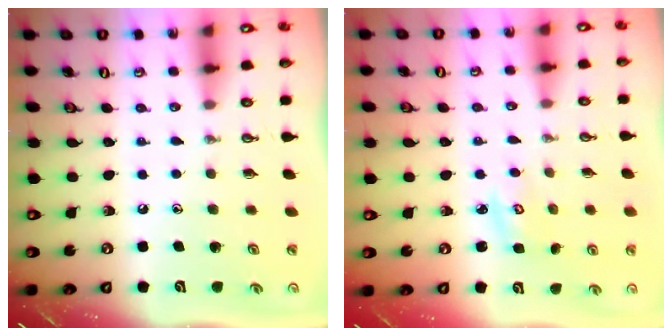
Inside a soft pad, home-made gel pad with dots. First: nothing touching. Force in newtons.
{"total": 3.2, "press": 3.2, "slide": 0.3}